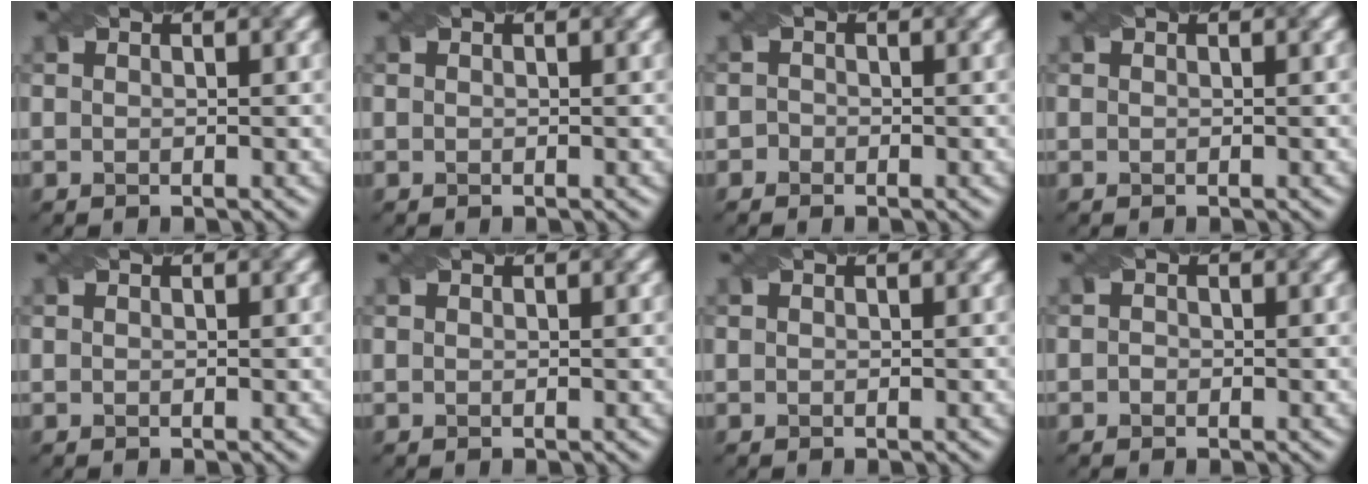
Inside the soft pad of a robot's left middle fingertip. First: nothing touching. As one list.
[{"total": 0.0}, {"total": 0.8, "force": [-0.5, 0.5, -0.1], "torque": [0.003, -0.003, -0.012]}, {"total": 0.0}, {"total": 0.0}, {"total": 0.0}, {"total": 0.0}, {"total": 0.6, "force": [-0.3, 0.5, 0.2], "torque": [-0.003, -0.003, -0.007]}]